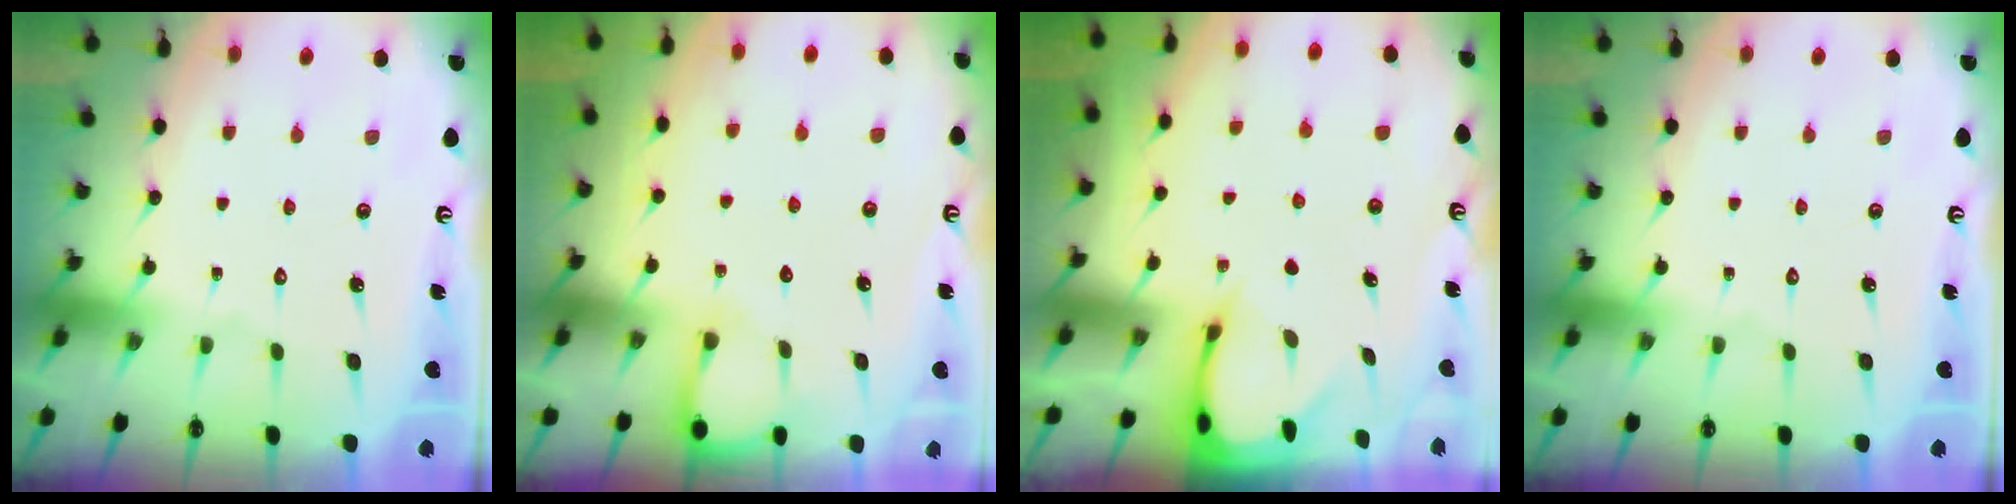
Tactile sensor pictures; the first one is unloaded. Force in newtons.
{"total": 3.4, "press": 3.4, "slide": 0.3}
{"total": 2.4, "press": 2.4, "slide": 0.3}
{"total": 0.0}